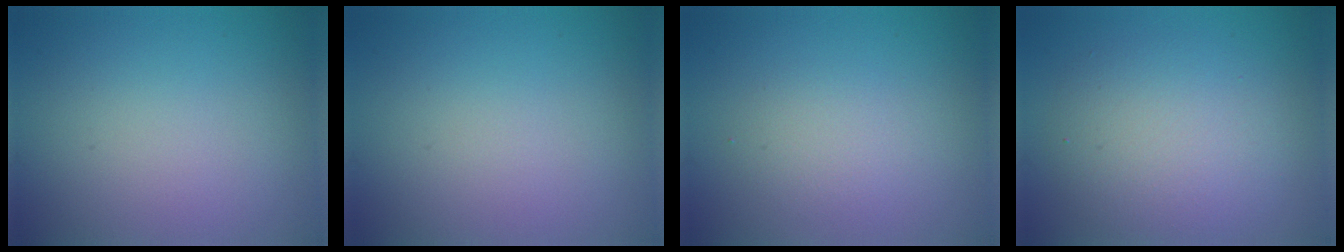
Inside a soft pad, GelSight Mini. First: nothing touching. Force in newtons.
{"total": 0.0}
{"total": 2.0, "press": 1.9, "slide": 0.2}
{"total": 4.9, "press": 4.9, "slide": 0.3}